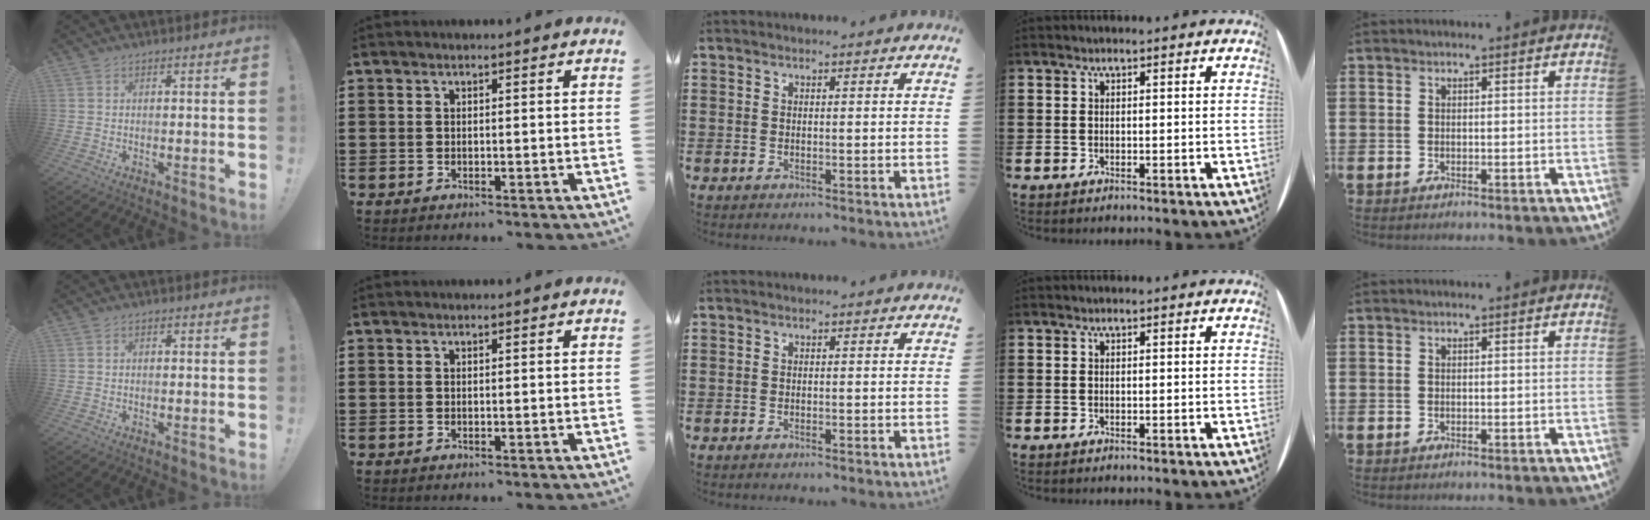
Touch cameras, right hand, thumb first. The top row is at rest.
{"thumb": {"total": 0.8, "force": [-0.4, 0.6, 0.4], "torque": [-0.007, 0.004, -0.007]}, "middle": {"total": 0.5, "force": [-0.5, 0.0, 0.2], "torque": [-0.005, -0.001, -0.010]}}